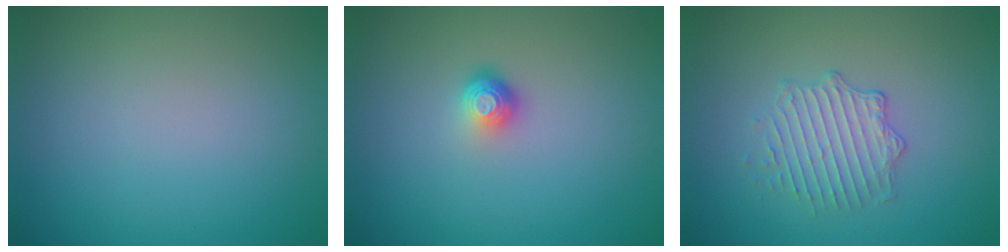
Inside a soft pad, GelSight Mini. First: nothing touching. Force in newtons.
{"total": 1.8, "press": 1.2, "slide": 1.3}
{"total": 2.3, "press": 1.6, "slide": 1.6}